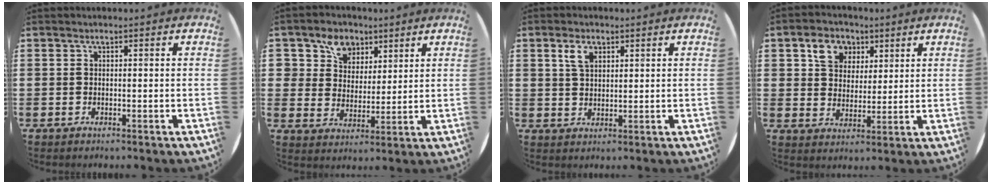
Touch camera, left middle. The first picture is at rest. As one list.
[{"total": 6.4, "force": [4.3, 4.7, 1.0], "torque": [-0.040, 0.005, 0.079]}, {"total": 3.1, "force": [1.8, 1.7, 1.9], "torque": [-0.035, 0.004, 0.032]}, {"total": 5.4, "force": [3.2, 3.8, 2.0], "torque": [-0.037, 0.009, 0.057]}]